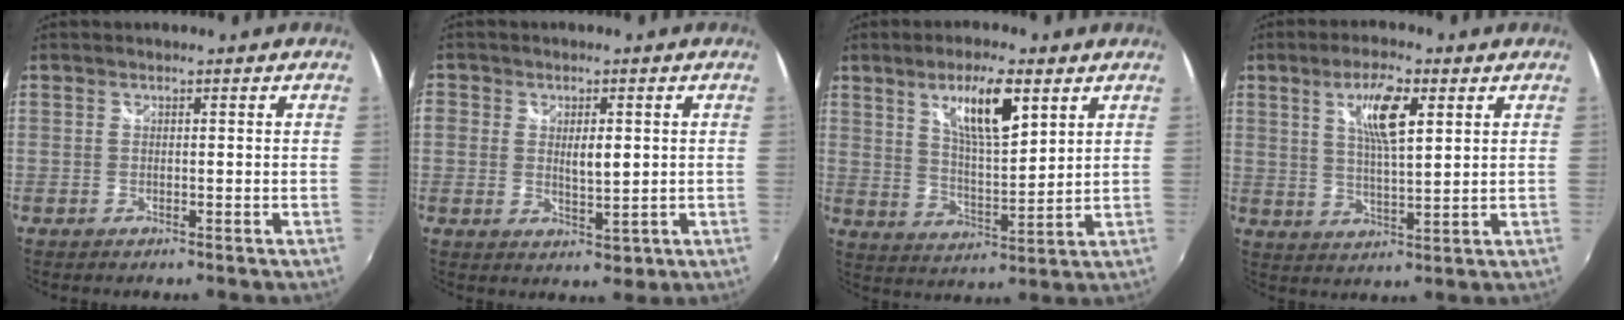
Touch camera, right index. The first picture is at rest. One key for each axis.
{"total": 4.7, "fx": 0.2, "fy": 3.2, "fz": 3.4, "tx": -0.063, "ty": -0.001, "tz": 0.004}
{"total": 10.7, "fx": 5.4, "fy": 3.1, "fz": 8.7, "tx": -0.144, "ty": 0.003, "tz": 0.101}
{"total": 8.1, "fx": 3.4, "fy": 2.2, "fz": 7.1, "tx": -0.127, "ty": 0.004, "tz": 0.063}